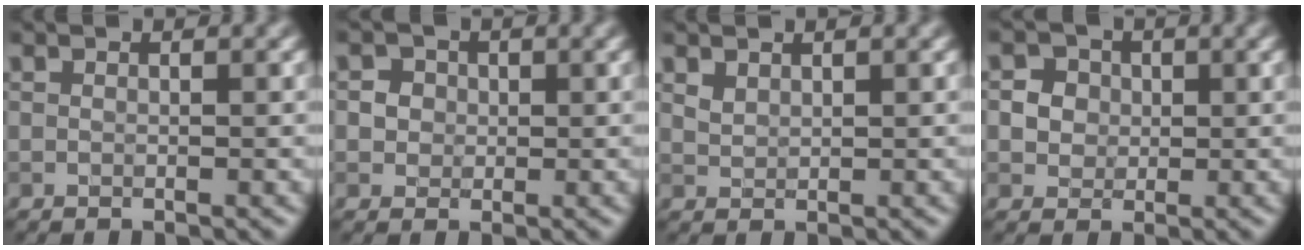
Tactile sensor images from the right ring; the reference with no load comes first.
{"total": 3.4, "force": [1.2, 2.9, 1.4], "torque": [-0.018, 0.010, 0.015]}
{"total": 1.2, "force": [0.9, 0.6, 0.4], "torque": [-0.014, -0.001, 0.024]}
{"total": 4.4, "force": [1.4, 3.7, 1.7], "torque": [-0.027, 0.012, 0.024]}